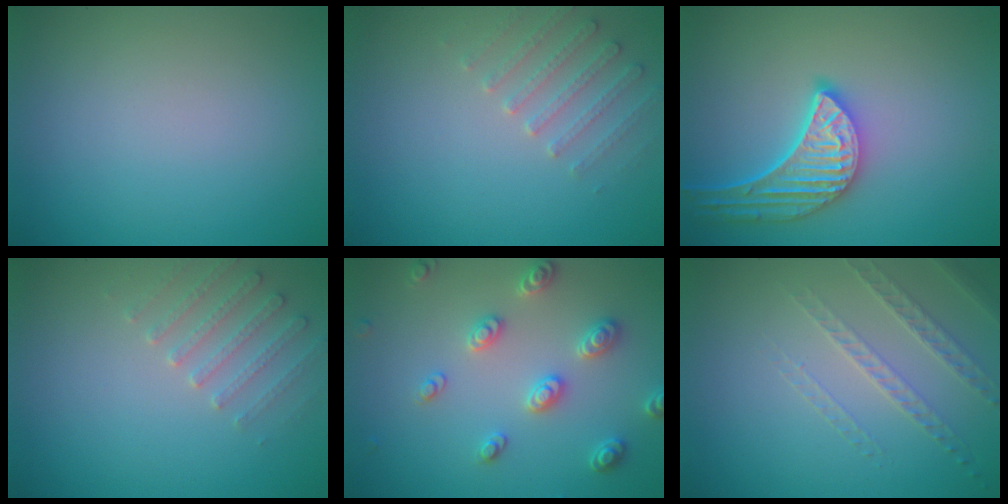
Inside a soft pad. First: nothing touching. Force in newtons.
{"total": 2.3, "press": 2.2, "slide": 0.6}
{"total": 5.1, "press": 4.2, "slide": 2.9}
{"total": 2.3, "press": 2.2, "slide": 0.6}
{"total": 3.2, "press": 3.0, "slide": 0.9}
{"total": 1.6, "press": 1.3, "slide": 0.9}